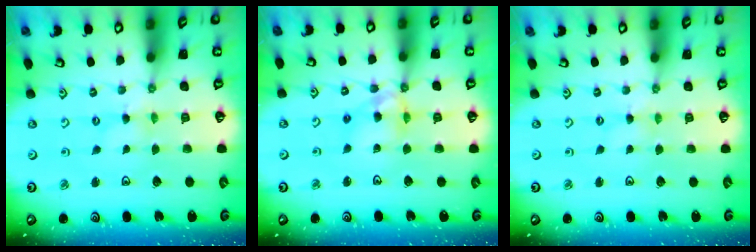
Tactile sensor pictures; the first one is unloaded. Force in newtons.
{"total": 11.4, "press": 11.4, "slide": 1.1}
{"total": 0.0}